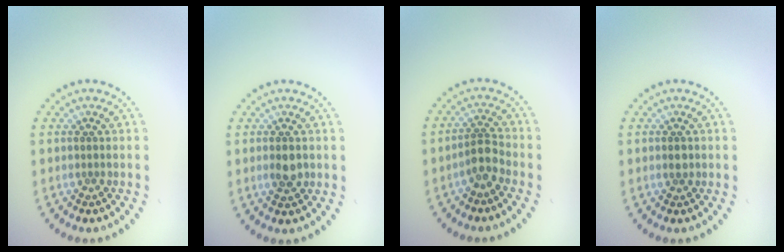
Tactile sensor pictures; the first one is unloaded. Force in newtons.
{"total": 1.8, "press": 1.8, "slide": 0.1}
{"total": 2.2, "press": 1.8, "slide": 1.3}
{"total": 1.1, "press": 1.1, "slide": 0.0}